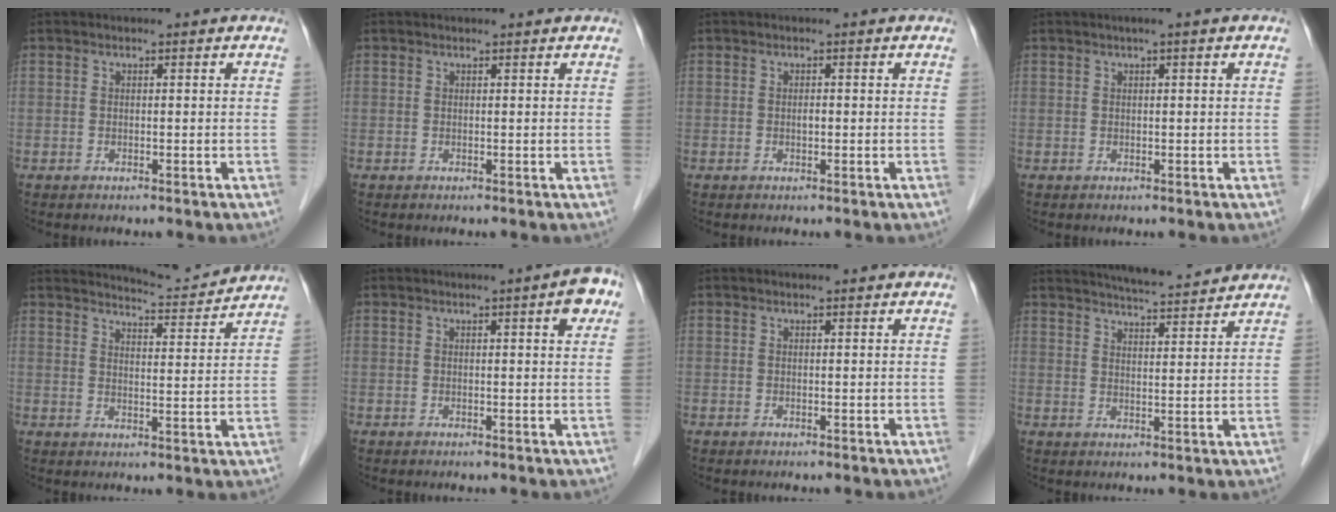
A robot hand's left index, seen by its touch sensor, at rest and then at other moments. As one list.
[{"total": 1.8, "force": [1.7, 0.5, 0.4], "torque": [0.004, 0.014, 0.023]}, {"total": 0.7, "force": [-0.1, 0.4, 0.5], "torque": [-0.005, -0.003, -0.003]}, {"total": 1.7, "force": [0.9, 0.1, 1.4], "torque": [-0.020, 0.005, 0.014]}, {"total": 8.9, "force": [8.9, -0.1, 1.0], "torque": [-0.021, -0.005, 0.125]}, {"total": 4.5, "force": [2.1, 0.8, 3.9], "torque": [-0.037, 0.002, 0.021]}, {"total": 1.2, "force": [1.1, 0.3, 0.4], "torque": [0.001, 0.007, 0.016]}, {"total": 11.0, "force": [10.3, 0.9, 3.7], "torque": [-0.059, 0.012, 0.146]}]